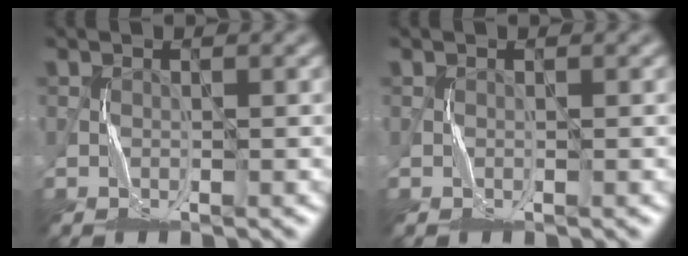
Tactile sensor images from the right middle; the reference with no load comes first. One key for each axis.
{"total": 0.0}